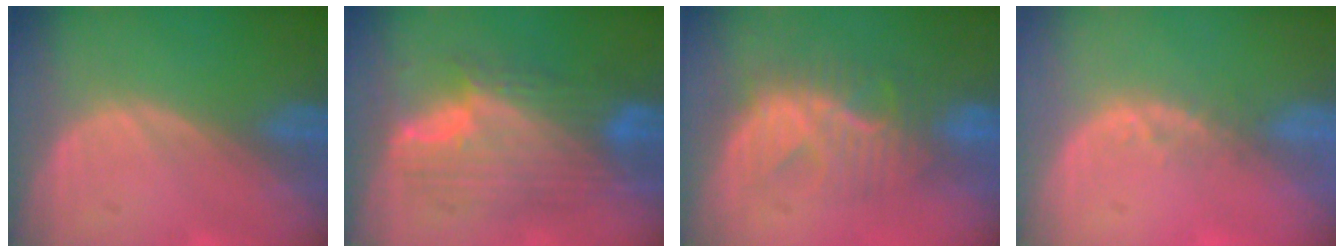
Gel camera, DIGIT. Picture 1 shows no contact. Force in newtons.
{"total": 10.0, "press": 10.0, "slide": 0.6}
{"total": 8.0, "press": 7.9, "slide": 1.1}
{"total": 2.1, "press": 1.8, "slide": 1.1}